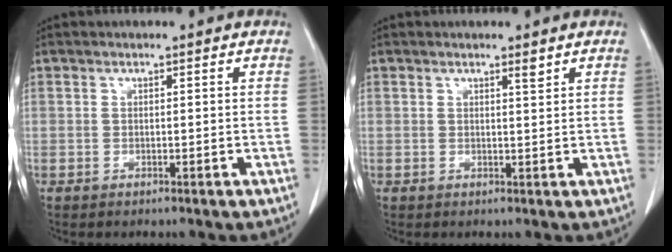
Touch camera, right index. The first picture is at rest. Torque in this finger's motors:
{"motor_torque": [0.03, 0.01, 0.00, 0.00]}